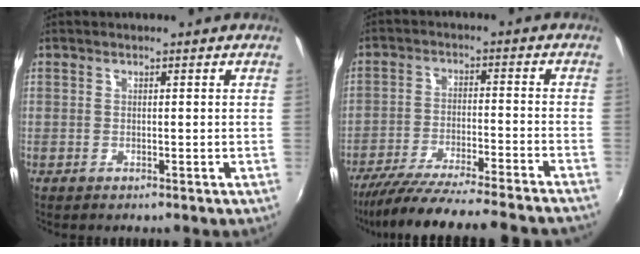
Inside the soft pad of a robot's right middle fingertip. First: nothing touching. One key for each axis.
{"total": 20.9, "fx": -18.9, "fy": -0.5, "fz": 8.9, "tx": -0.162, "ty": -0.048, "tz": -0.286}